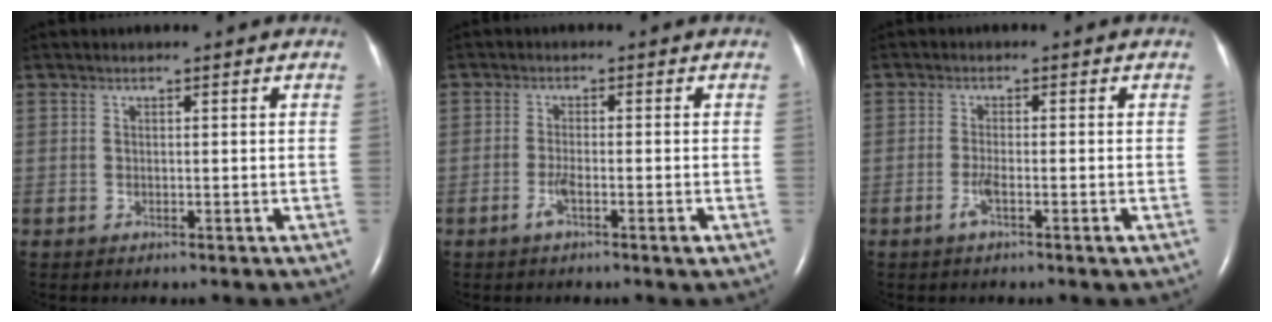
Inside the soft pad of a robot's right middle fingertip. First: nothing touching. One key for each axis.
{"total": 3.0, "fx": -1.5, "fy": 0.2, "fz": 2.6, "tx": -0.054, "ty": -0.004, "tz": -0.031}
{"total": 2.6, "fx": -1.3, "fy": 0.1, "fz": 2.2, "tx": -0.048, "ty": -0.004, "tz": -0.027}